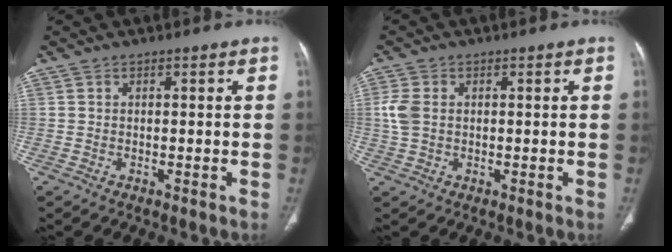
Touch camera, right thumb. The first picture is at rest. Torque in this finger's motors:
{"motor_torque": [1.94, 1.79, 0.59, -0.40, 0.10]}